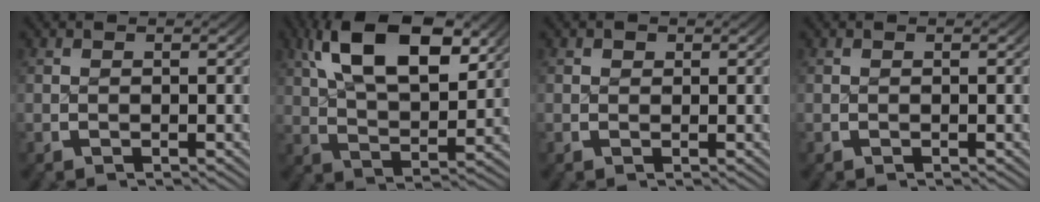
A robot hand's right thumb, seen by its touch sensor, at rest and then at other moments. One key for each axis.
{"total": 11.2, "fx": 3.3, "fy": 6.1, "fz": 8.8, "tx": -0.168, "ty": -0.010, "tz": 0.054}
{"total": 0.8, "fx": 0.4, "fy": 0.7, "fz": 0.3, "tx": -0.003, "ty": -0.004, "tz": 0.007}
{"total": 0.0}